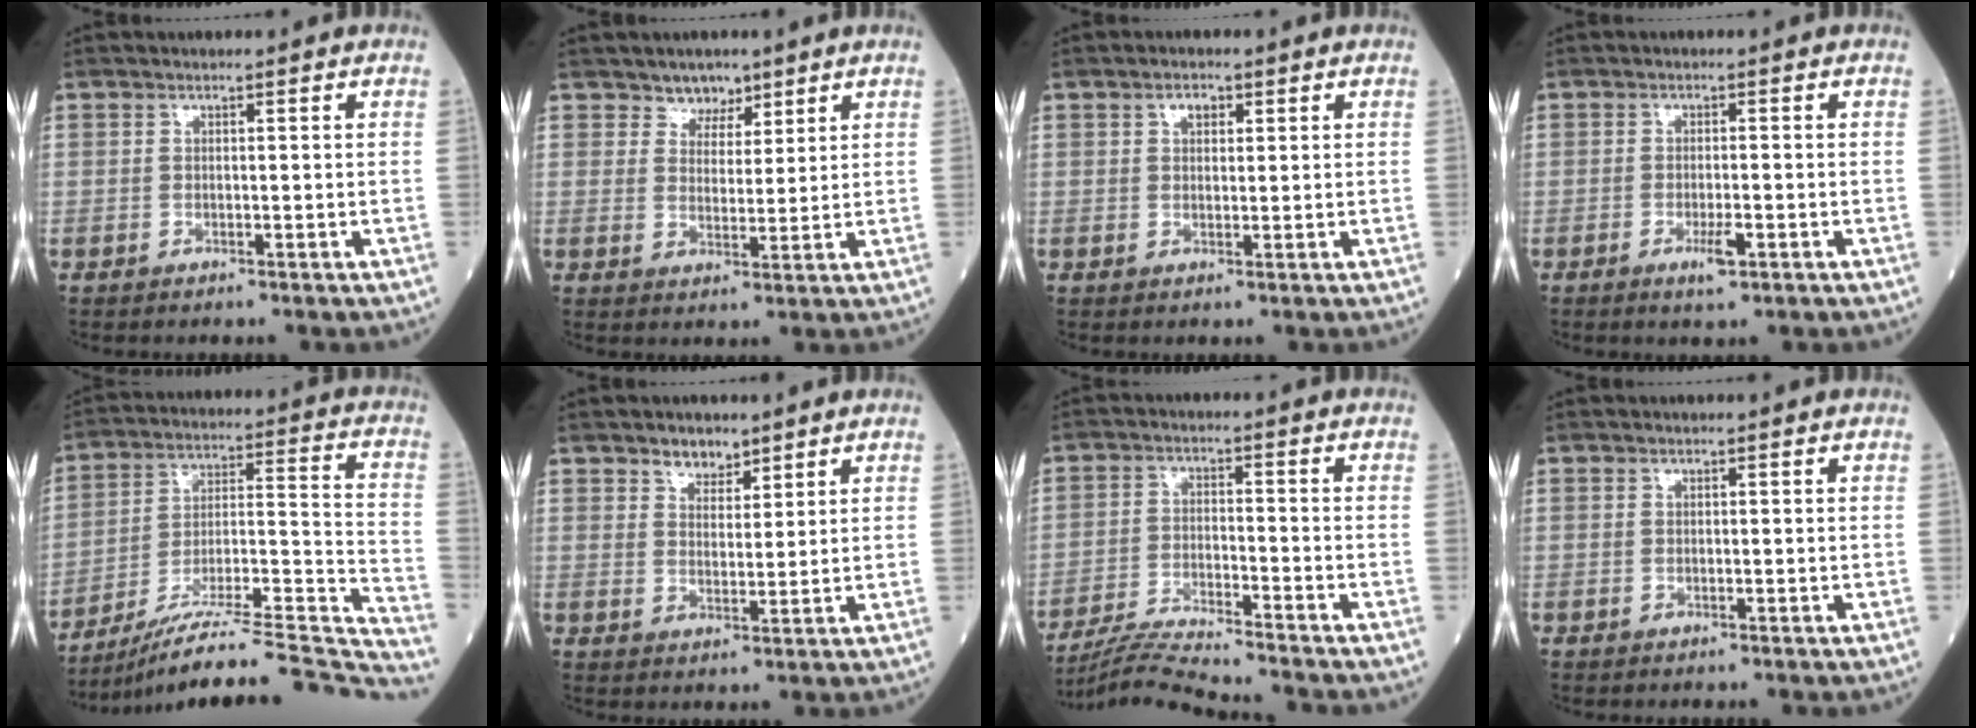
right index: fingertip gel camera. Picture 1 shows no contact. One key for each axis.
{"total": 3.7, "fx": 2.8, "fy": 2.4, "fz": 0.5, "tx": -0.001, "ty": 0.001, "tz": 0.045}
{"total": 2.0, "fx": 0.9, "fy": 1.2, "fz": 1.3, "tx": -0.022, "ty": 0.004, "tz": 0.015}
{"total": 2.6, "fx": -1.2, "fy": 0.5, "fz": 2.3, "tx": -0.038, "ty": -0.003, "tz": -0.018}
{"total": 27.5, "fx": -25.4, "fy": -0.4, "fz": 10.5, "tx": -0.102, "ty": -0.004, "tz": -0.375}
{"total": 3.5, "fx": 2.7, "fy": 1.9, "fz": 1.1, "tx": -0.017, "ty": 0.000, "tz": 0.048}
{"total": 8.7, "fx": -8.2, "fy": -1.4, "fz": 2.4, "tx": -0.041, "ty": -0.018, "tz": -0.147}
{"total": 0.0}